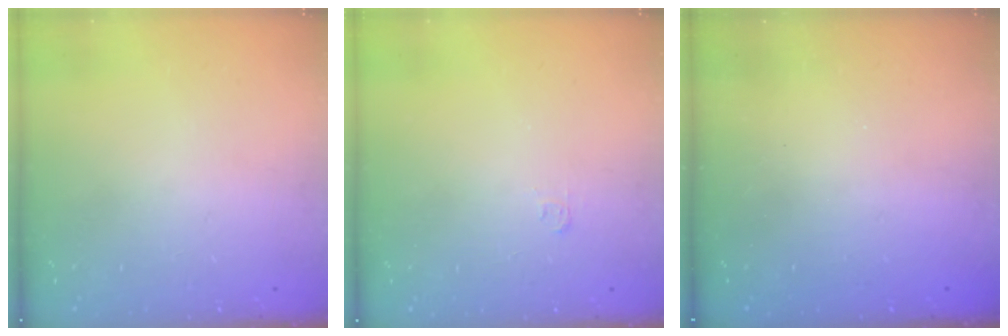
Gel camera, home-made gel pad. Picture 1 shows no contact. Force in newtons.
{"total": 3.0, "press": 3.0, "slide": 0.3}
{"total": 1.8, "press": 1.7, "slide": 0.5}